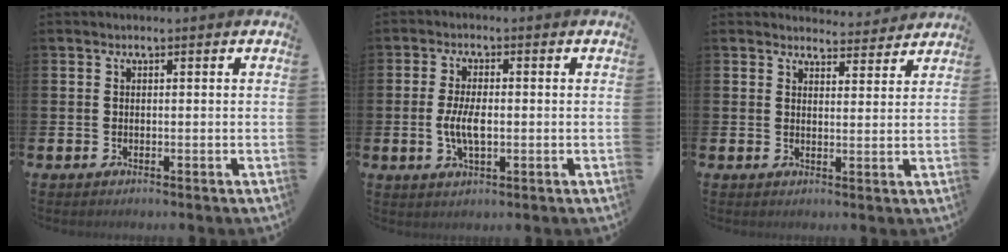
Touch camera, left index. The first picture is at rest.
{"total": 4.7, "force": [-0.4, 2.0, 4.2], "torque": [-0.091, -0.002, -0.012]}
{"total": 3.7, "force": [3.6, 0.7, -0.2], "torque": [0.003, -0.023, 0.063]}